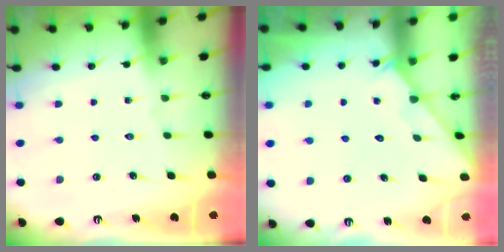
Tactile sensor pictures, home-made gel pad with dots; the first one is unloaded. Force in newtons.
{"total": 1.6, "press": 1.6, "slide": 0.1}